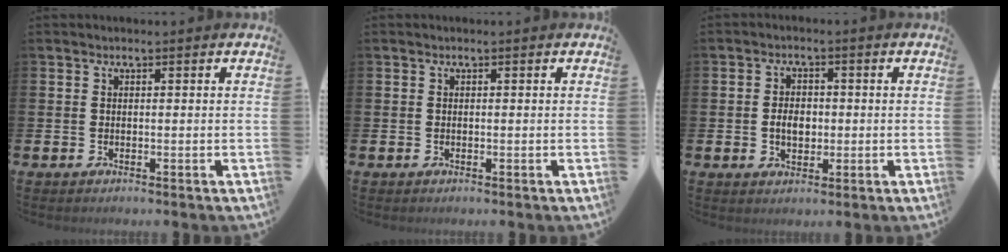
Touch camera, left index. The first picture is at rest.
{"total": 0.0}
{"total": 3.6, "force": [-0.3, 2.5, 2.5], "torque": [-0.033, 0.002, -0.011]}